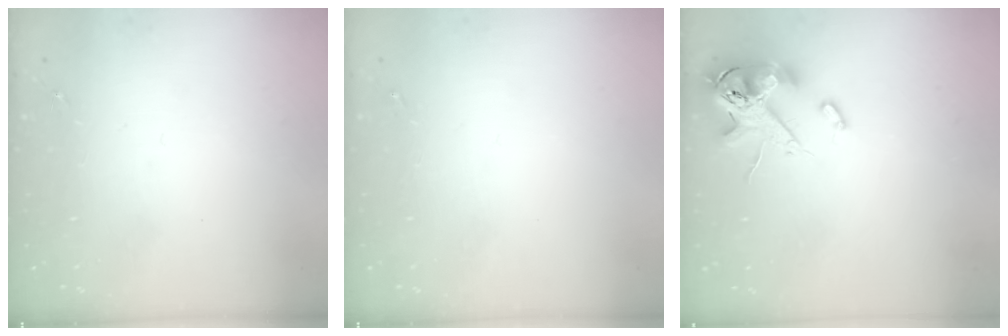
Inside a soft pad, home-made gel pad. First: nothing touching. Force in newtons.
{"total": 0.0}
{"total": 13.9, "press": 13.7, "slide": 2.4}